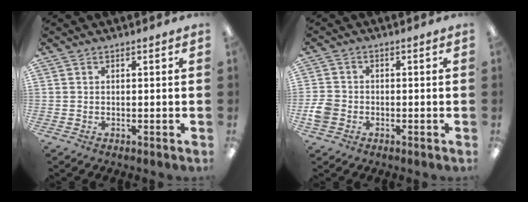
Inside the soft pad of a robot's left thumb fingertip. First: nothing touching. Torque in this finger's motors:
{"motor_torque": [-0.39, 0.42, -0.08, 0.10, 0.00]}